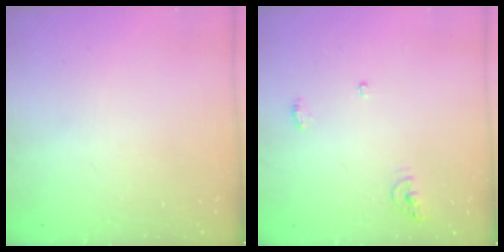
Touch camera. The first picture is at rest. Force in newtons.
{"total": 5.9, "press": 5.6, "slide": 1.7}